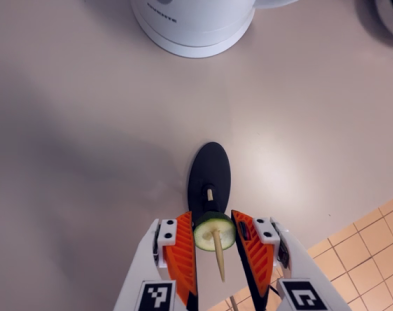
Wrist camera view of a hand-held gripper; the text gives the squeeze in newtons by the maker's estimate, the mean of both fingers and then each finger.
{"total": 9.3, "left": 9.2, "right": 9.3}